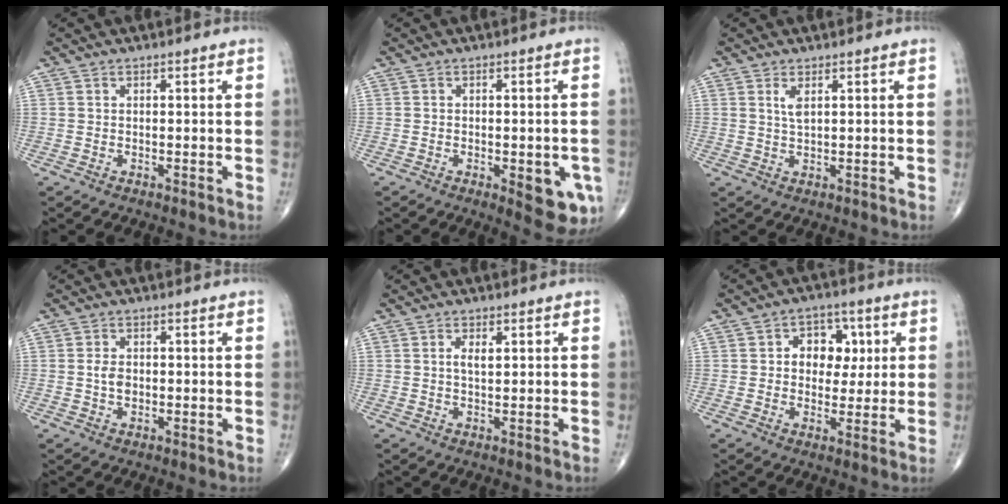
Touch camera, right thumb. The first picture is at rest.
{"total": 8.3, "force": [-2.7, 3.3, 7.2], "torque": [-0.069, -0.004, -0.025]}
{"total": 2.1, "force": [0.9, 0.6, 1.8], "torque": [-0.036, -0.005, 0.021]}
{"total": 2.9, "force": [-0.1, 1.9, 2.2], "torque": [-0.038, 0.002, -0.003]}
{"total": 2.5, "force": [0.7, 1.2, 2.1], "torque": [-0.035, -0.001, 0.011]}
{"total": 8.7, "force": [1.7, 6.5, 5.5], "torque": [-0.021, 0.005, 0.020]}